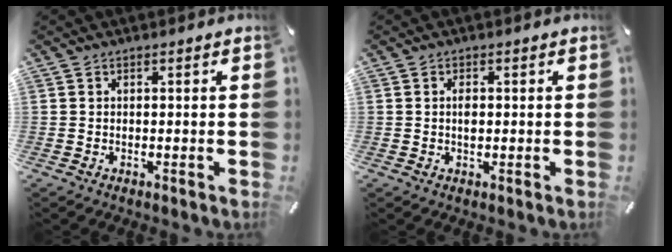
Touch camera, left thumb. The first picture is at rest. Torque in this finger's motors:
{"motor_torque": [0.51, 0.69, 0.54, 0.12, -0.03]}